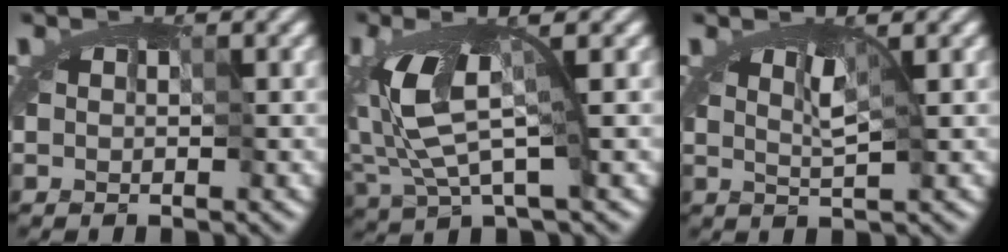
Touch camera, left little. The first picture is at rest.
{"total": 4.0, "force": [-0.7, 1.0, 3.8], "torque": [-0.091, -0.014, -0.014]}
{"total": 1.8, "force": [1.0, 0.3, 1.4], "torque": [-0.024, 0.004, 0.007]}